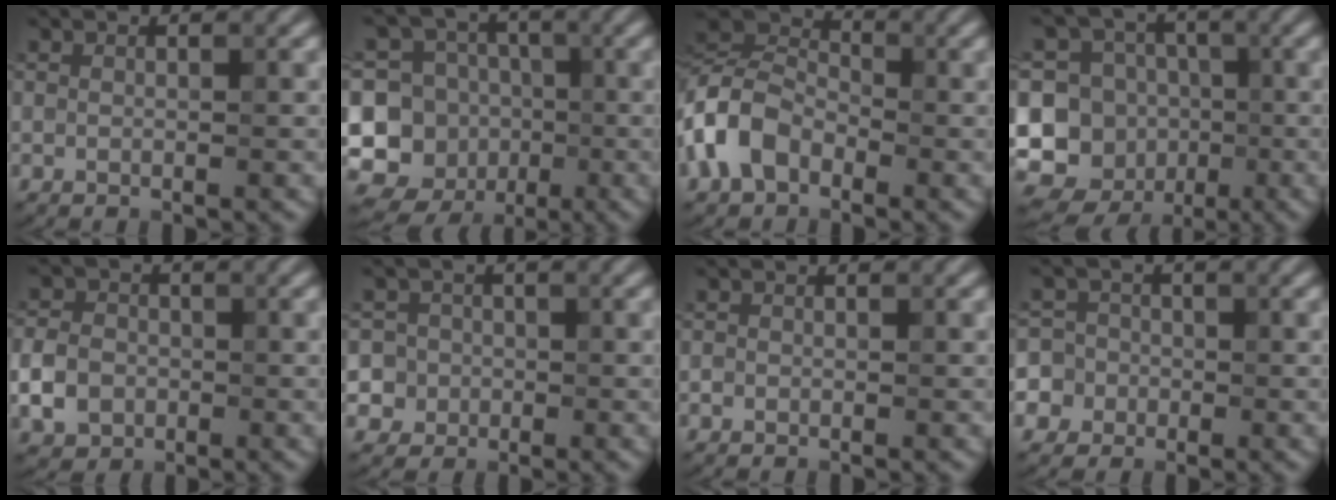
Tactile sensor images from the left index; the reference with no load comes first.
{"total": 11.2, "force": [-1.4, 10.5, 3.7], "torque": [-0.096, 0.020, -0.024]}
{"total": 6.2, "force": [-2.3, 4.3, 3.8], "torque": [-0.085, 0.016, -0.069]}
{"total": 14.5, "force": [-2.1, 13.7, 4.5], "torque": [-0.123, 0.019, -0.044]}
{"total": 3.6, "force": [-1.0, 3.0, 1.7], "torque": [-0.039, 0.008, -0.027]}
{"total": 7.1, "force": [-0.9, 6.9, 1.7], "torque": [-0.035, 0.021, -0.045]}
{"total": 0.5, "force": [-0.1, 0.5, 0.1], "torque": [0.009, 0.005, -0.006]}
{"total": 7.7, "force": [-2.6, 7.0, 1.8], "torque": [-0.041, 0.014, -0.083]}